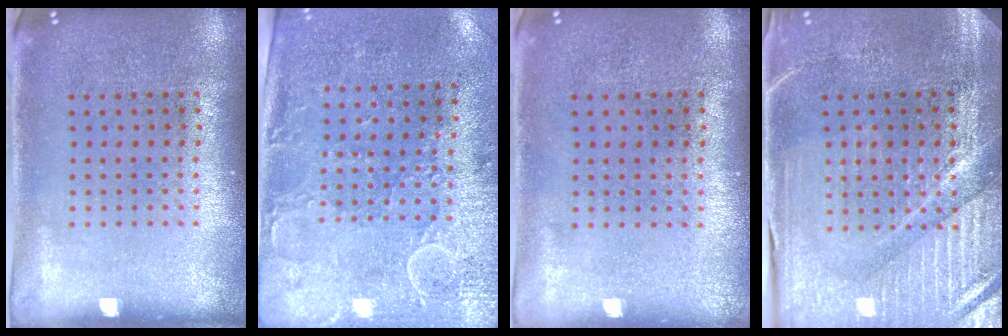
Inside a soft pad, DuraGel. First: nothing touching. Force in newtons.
{"total": 2.9, "press": 2.4, "slide": 1.7}
{"total": 0.0}
{"total": 4.0, "press": 3.9, "slide": 1.0}